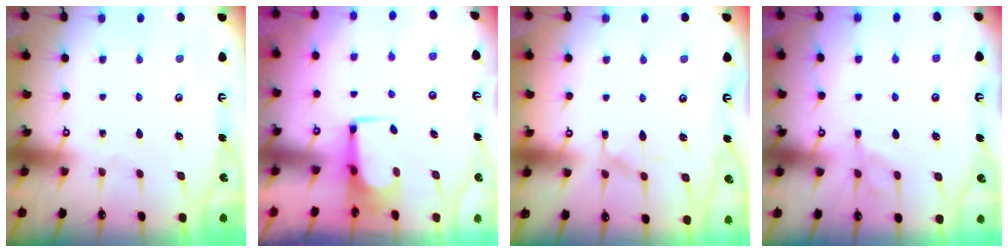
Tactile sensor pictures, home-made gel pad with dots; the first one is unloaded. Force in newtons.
{"total": 1.6, "press": 1.5, "slide": 0.3}
{"total": 7.8, "press": 7.7, "slide": 0.7}
{"total": 5.5, "press": 5.5, "slide": 0.7}